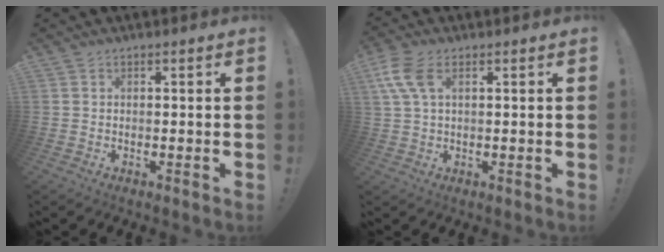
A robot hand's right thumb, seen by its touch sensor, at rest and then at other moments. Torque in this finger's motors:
{"motor_torque": [0.61, 1.68, 0.58, -0.02, 0.24]}